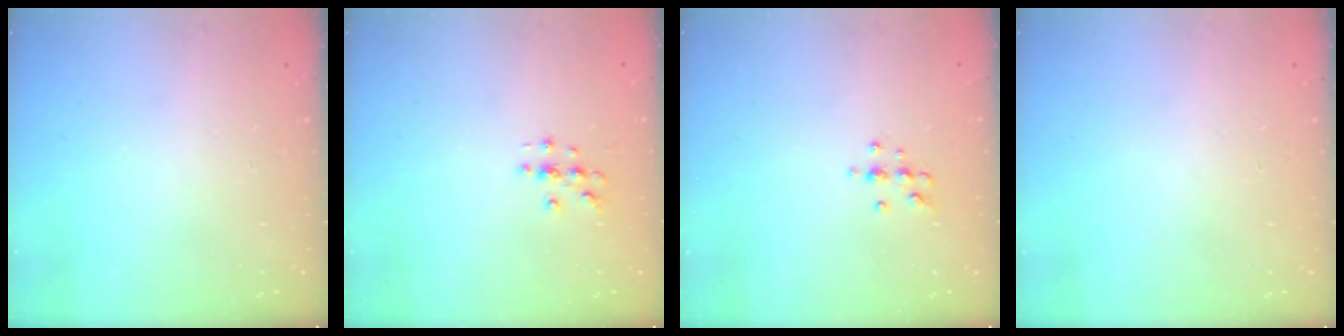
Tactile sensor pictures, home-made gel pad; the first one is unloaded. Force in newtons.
{"total": 3.0, "press": 3.0, "slide": 0.3}
{"total": 5.7, "press": 5.7, "slide": 0.8}
{"total": 0.0}